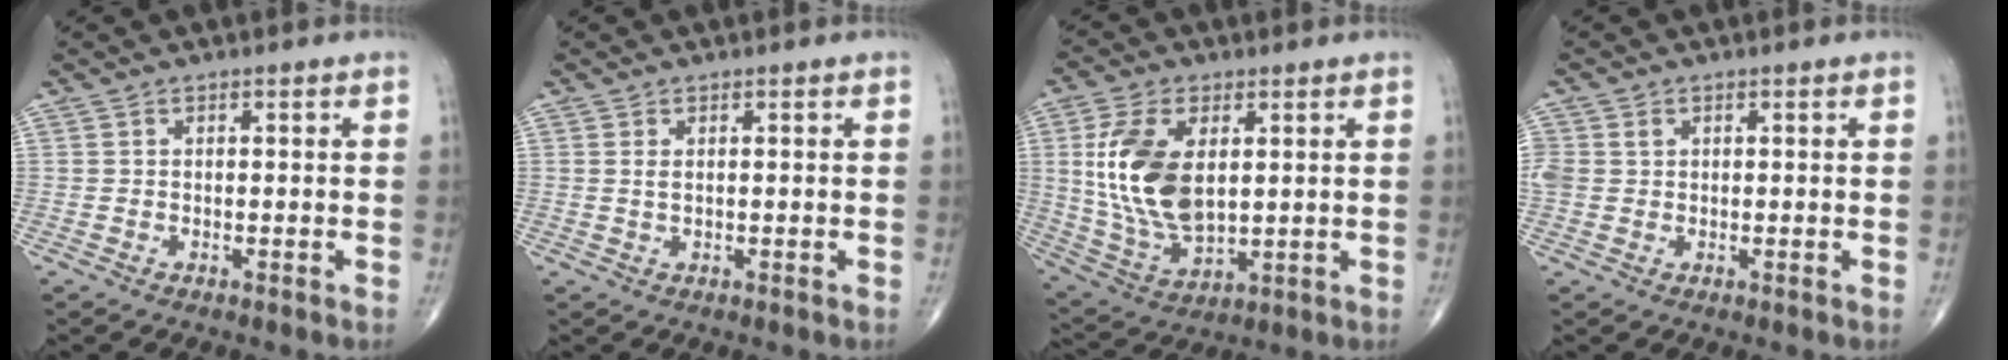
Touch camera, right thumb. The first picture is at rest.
{"total": 1.1, "force": [0.3, 0.5, 1.0], "torque": [-0.019, 0.000, 0.010]}
{"total": 16.0, "force": [2.8, 8.8, 13.0], "torque": [-0.254, -0.015, 0.064]}
{"total": 4.0, "force": [0.8, 3.4, 2.0], "torque": [-0.052, 0.008, 0.022]}